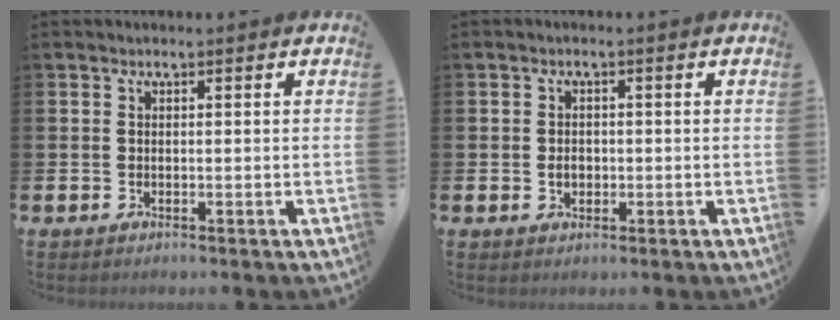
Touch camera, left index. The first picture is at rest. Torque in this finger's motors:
{"motor_torque": [0.22, 0.03, 0.03, 0.06]}